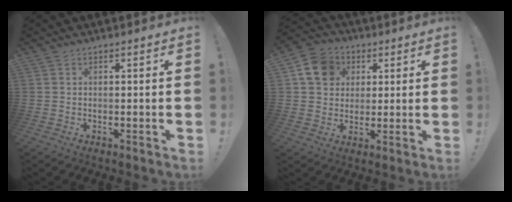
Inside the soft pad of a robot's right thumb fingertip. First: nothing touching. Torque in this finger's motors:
{"motor_torque": [1.24, 1.21, 0.68, 0.16, 0.03]}